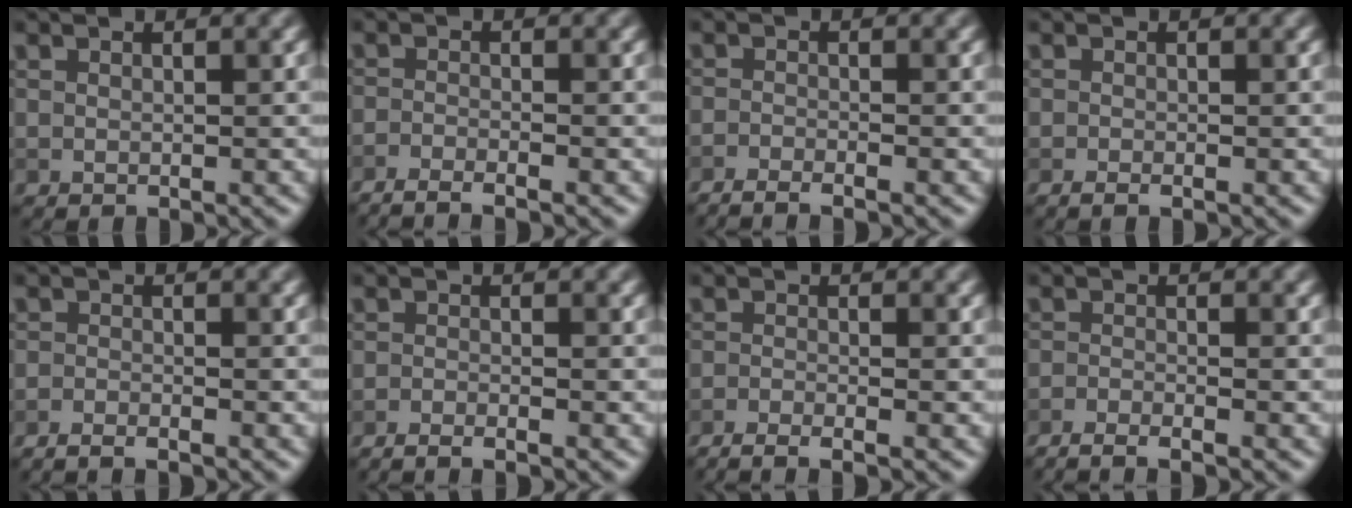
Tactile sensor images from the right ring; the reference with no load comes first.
{"total": 3.3, "force": [-2.6, 0.6, 1.9], "torque": [-0.036, -0.005, -0.049]}
{"total": 2.8, "force": [-2.2, 0.5, 1.7], "torque": [-0.030, 0.000, -0.041]}
{"total": 0.9, "force": [-0.5, 0.2, 0.6], "torque": [-0.012, -0.003, -0.010]}
{"total": 2.5, "force": [-2.2, 0.4, 1.1], "torque": [-0.020, 0.001, -0.038]}
{"total": 2.6, "force": [-2.0, 0.5, 1.6], "torque": [-0.025, 0.001, -0.040]}
{"total": 3.6, "force": [-2.7, 0.7, 2.3], "torque": [-0.039, -0.004, -0.053]}
{"total": 3.6, "force": [-2.9, 0.6, 2.1], "torque": [-0.036, -0.008, -0.057]}